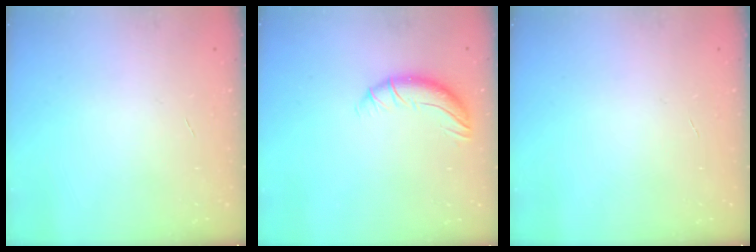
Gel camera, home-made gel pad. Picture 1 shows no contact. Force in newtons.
{"total": 6.9, "press": 6.8, "slide": 1.4}
{"total": 0.0}